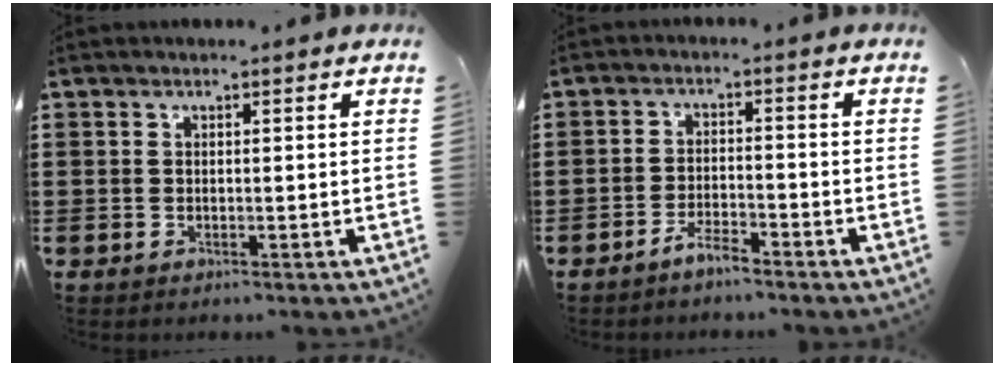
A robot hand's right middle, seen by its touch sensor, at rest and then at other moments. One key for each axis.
{"total": 3.0, "fx": -2.7, "fy": 0.2, "fz": 1.4, "tx": -0.034, "ty": 0.002, "tz": -0.053}